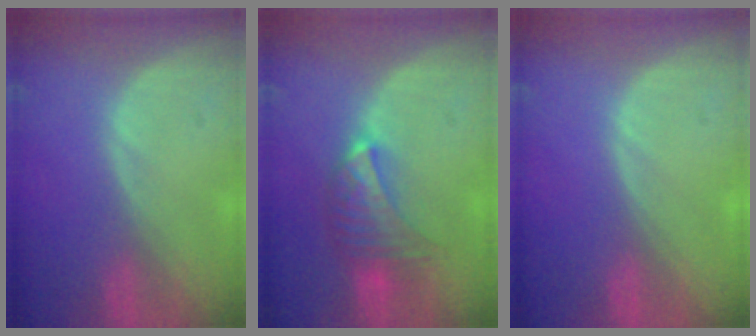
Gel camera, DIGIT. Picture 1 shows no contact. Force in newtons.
{"total": 6.8, "press": 6.4, "slide": 2.3}
{"total": 0.0}